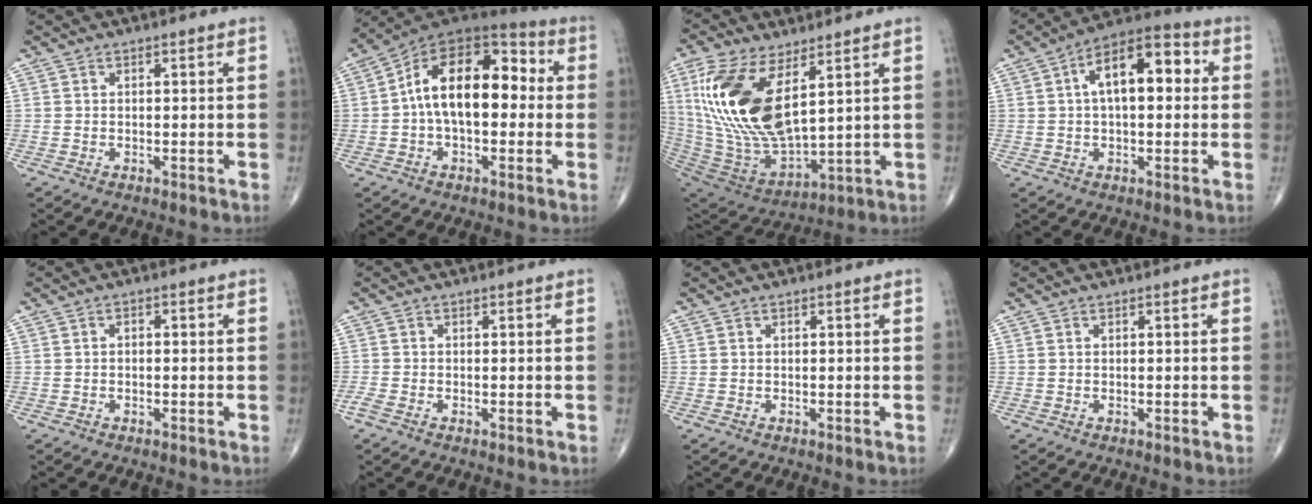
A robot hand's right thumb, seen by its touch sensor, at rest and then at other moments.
{"total": 18.1, "force": [0.7, 10.3, 14.8], "torque": [-0.217, 0.048, 0.000]}
{"total": 21.5, "force": [7.1, 9.9, 17.7], "torque": [-0.364, -0.035, 0.146]}
{"total": 13.3, "force": [2.3, 6.7, 11.3], "torque": [-0.166, 0.033, 0.026]}
{"total": 0.8, "force": [-0.2, 0.6, 0.6], "torque": [-0.008, 0.003, -0.006]}
{"total": 1.5, "force": [-0.8, 0.7, 1.0], "torque": [-0.028, -0.002, -0.019]}
{"total": 0.0}
{"total": 0.0}